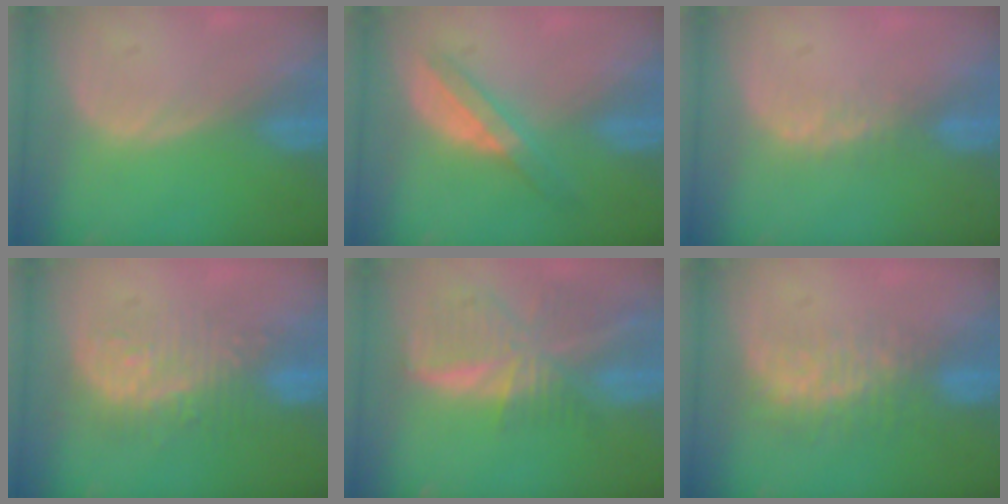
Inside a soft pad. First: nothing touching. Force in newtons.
{"total": 5.8, "press": 5.3, "slide": 2.2}
{"total": 2.5, "press": 1.9, "slide": 1.5}
{"total": 9.1, "press": 8.9, "slide": 2.1}
{"total": 9.3, "press": 8.2, "slide": 4.5}
{"total": 7.8, "press": 6.9, "slide": 3.5}